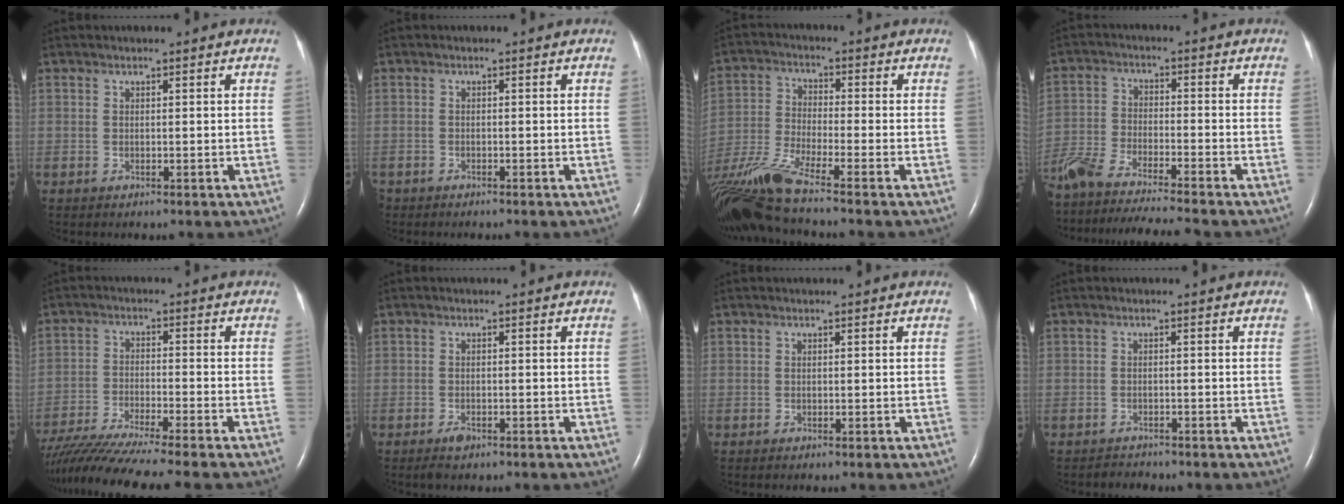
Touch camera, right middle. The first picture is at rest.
{"total": 1.4, "force": [-1.3, 0.5, 0.3], "torque": [-0.010, -0.002, -0.021]}
{"total": 13.0, "force": [-10.5, -1.0, 7.7], "torque": [-0.166, -0.026, -0.201]}
{"total": 16.5, "force": [-14.8, 0.1, 7.3], "torque": [-0.153, -0.021, -0.259]}
{"total": 15.1, "force": [-13.0, -1.6, 7.4], "torque": [-0.127, -0.039, -0.214]}
{"total": 1.4, "force": [-1.0, 0.5, 0.8], "torque": [-0.024, -0.002, -0.016]}
{"total": 0.0}
{"total": 1.3, "force": [-1.3, 0.3, -0.3], "torque": [-0.002, -0.005, -0.018]}